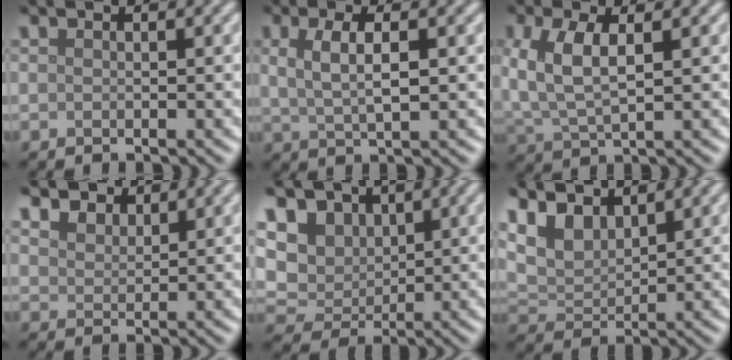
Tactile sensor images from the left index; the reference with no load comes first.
{"total": 3.6, "force": [0.9, 1.1, 3.3], "torque": [-0.067, 0.001, 0.017]}
{"total": 5.0, "force": [1.2, 2.3, 4.2], "torque": [-0.099, 0.005, 0.026]}
{"total": 3.7, "force": [3.0, 1.8, 1.0], "torque": [-0.040, -0.001, 0.056]}
{"total": 7.9, "force": [3.4, 6.2, 3.6], "torque": [-0.101, 0.014, 0.049]}
{"total": 4.8, "force": [3.5, 2.4, 2.3], "torque": [-0.059, 0.004, 0.061]}